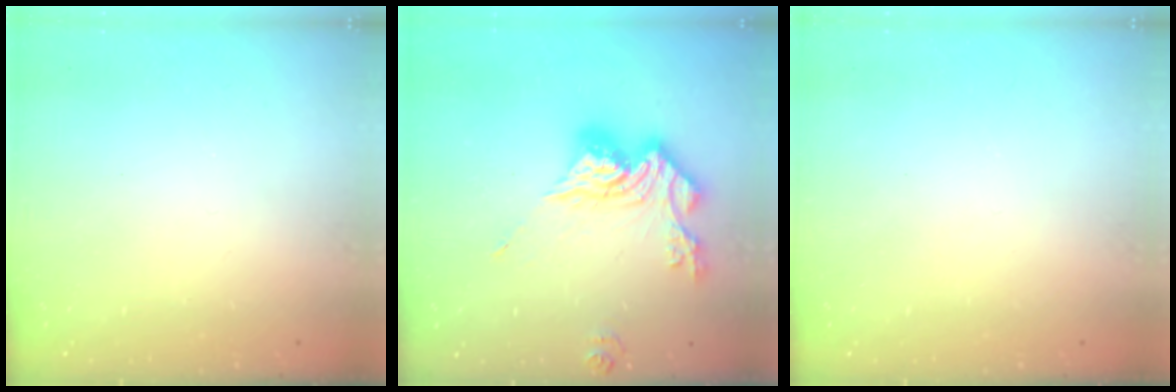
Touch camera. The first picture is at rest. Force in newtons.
{"total": 16.4, "press": 16.3, "slide": 1.9}
{"total": 0.0}